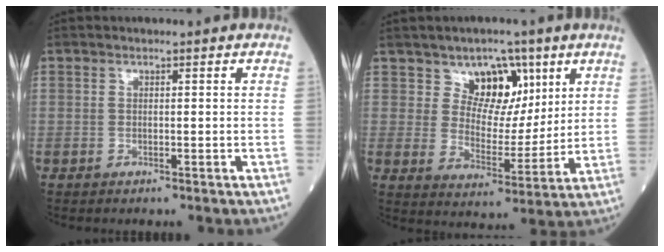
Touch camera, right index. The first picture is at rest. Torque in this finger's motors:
{"motor_torque": [0.43, 0.45, 0.06, 0.02]}